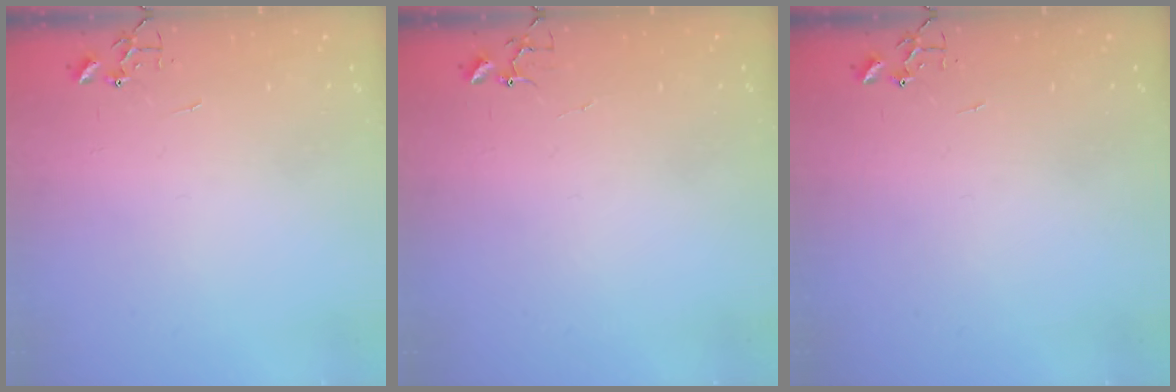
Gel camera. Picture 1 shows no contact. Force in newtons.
{"total": 4.0, "press": 4.0, "slide": 0.3}
{"total": 0.0}